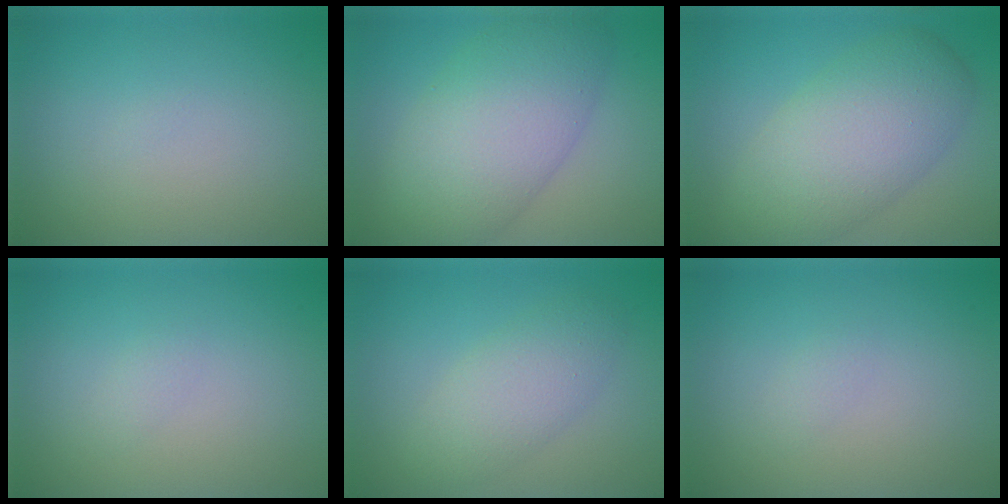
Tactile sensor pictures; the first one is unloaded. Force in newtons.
{"total": 9.2, "press": 9.2, "slide": 0.3}
{"total": 7.9, "press": 7.8, "slide": 0.5}
{"total": 0.6, "press": 0.6, "slide": 0.1}
{"total": 3.6, "press": 3.6, "slide": 0.2}
{"total": 0.6, "press": 0.6, "slide": 0.1}